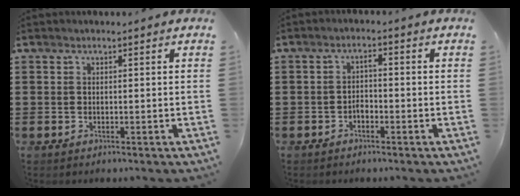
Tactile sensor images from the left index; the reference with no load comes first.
{"total": 1.7, "force": [-1.0, 0.7, 1.2], "torque": [-0.027, 0.004, -0.020]}